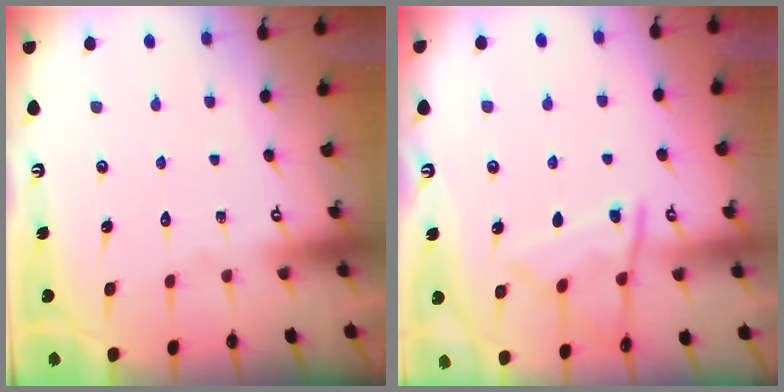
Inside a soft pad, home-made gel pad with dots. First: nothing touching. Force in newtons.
{"total": 10.4, "press": 10.3, "slide": 1.1}